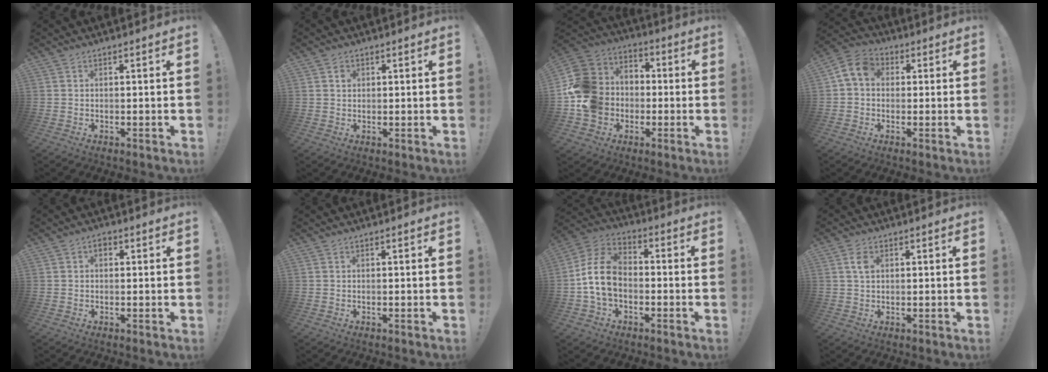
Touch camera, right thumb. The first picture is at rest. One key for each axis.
{"total": 1.5, "fx": 0.4, "fy": 1.4, "fz": 0.2, "tx": 0.010, "ty": -0.003, "tz": 0.004}
{"total": 16.7, "fx": -3.0, "fy": 14.9, "fz": 6.8, "tx": -0.115, "ty": 0.028, "tz": -0.036}
{"total": 8.1, "fx": 1.4, "fy": 6.2, "fz": 5.0, "tx": -0.102, "ty": 0.015, "tz": 0.034}
{"total": 1.7, "fx": 0.2, "fy": 1.2, "fz": 1.2, "tx": -0.023, "ty": 0.007, "tz": 0.002}
{"total": 0.0}
{"total": 13.3, "fx": -2.0, "fy": 9.5, "fz": 9.0, "tx": -0.164, "ty": 0.028, "tz": -0.034}
{"total": 3.5, "fx": 1.1, "fy": 2.2, "fz": 2.4, "tx": -0.036, "ty": 0.002, "tz": 0.017}